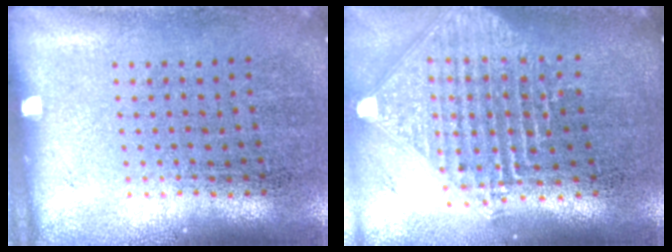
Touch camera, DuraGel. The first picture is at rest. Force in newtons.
{"total": 2.3, "press": 1.8, "slide": 1.5}